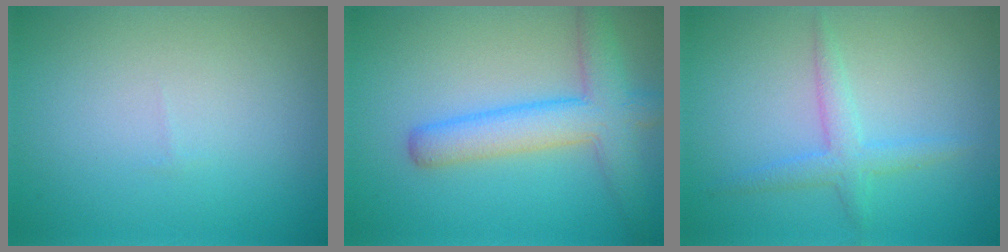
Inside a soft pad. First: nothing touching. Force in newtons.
{"total": 5.3, "press": 5.3, "slide": 0.3}
{"total": 2.2, "press": 2.2, "slide": 0.1}